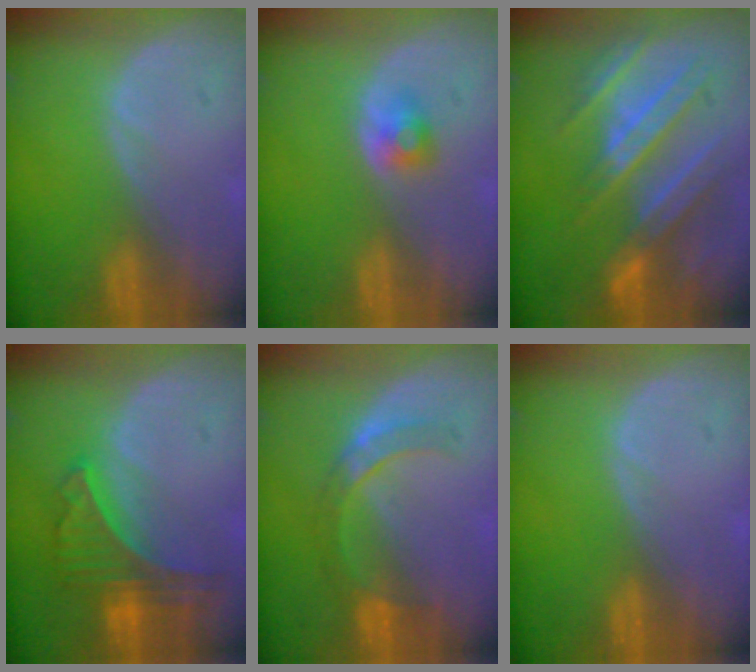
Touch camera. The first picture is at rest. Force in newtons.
{"total": 2.4, "press": 2.2, "slide": 0.7}
{"total": 9.9, "press": 9.6, "slide": 2.3}
{"total": 7.8, "press": 6.9, "slide": 3.6}
{"total": 5.0, "press": 4.9, "slide": 1.0}
{"total": 0.0}